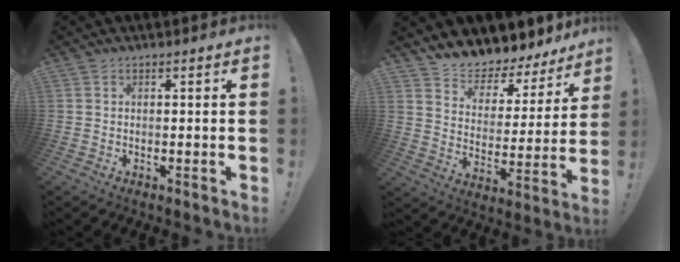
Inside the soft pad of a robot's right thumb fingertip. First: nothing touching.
{"total": 6.8, "force": [6.3, 2.2, 1.0], "torque": [-0.022, -0.075, 0.108]}